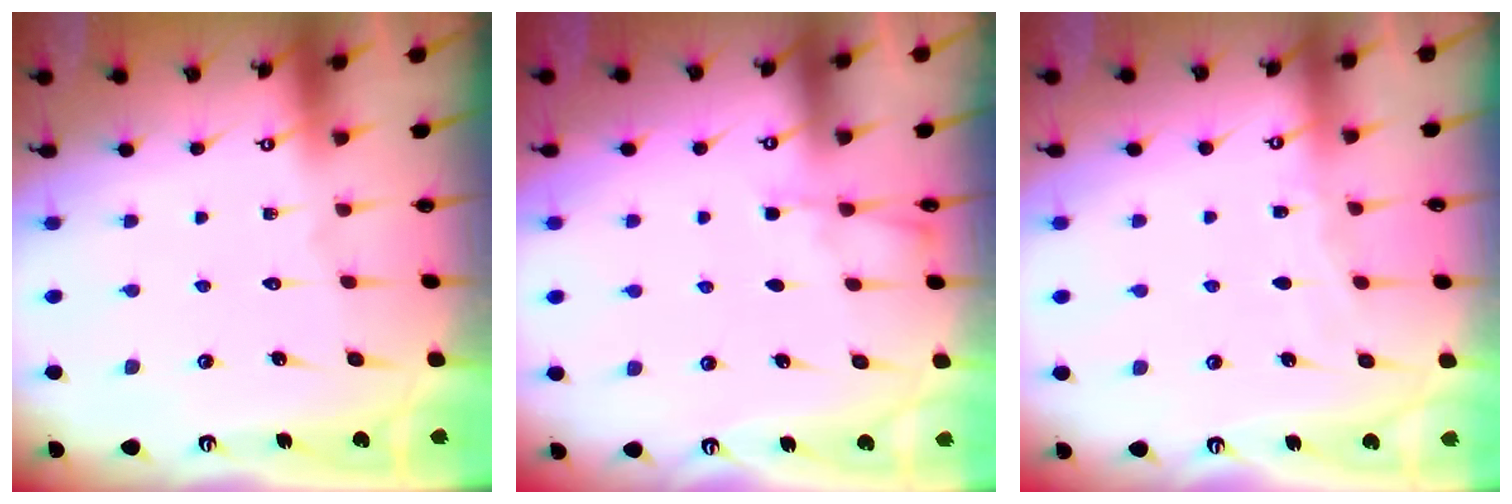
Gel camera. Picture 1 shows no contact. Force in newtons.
{"total": 2.4, "press": 2.4, "slide": 0.5}
{"total": 3.6, "press": 3.6, "slide": 0.5}